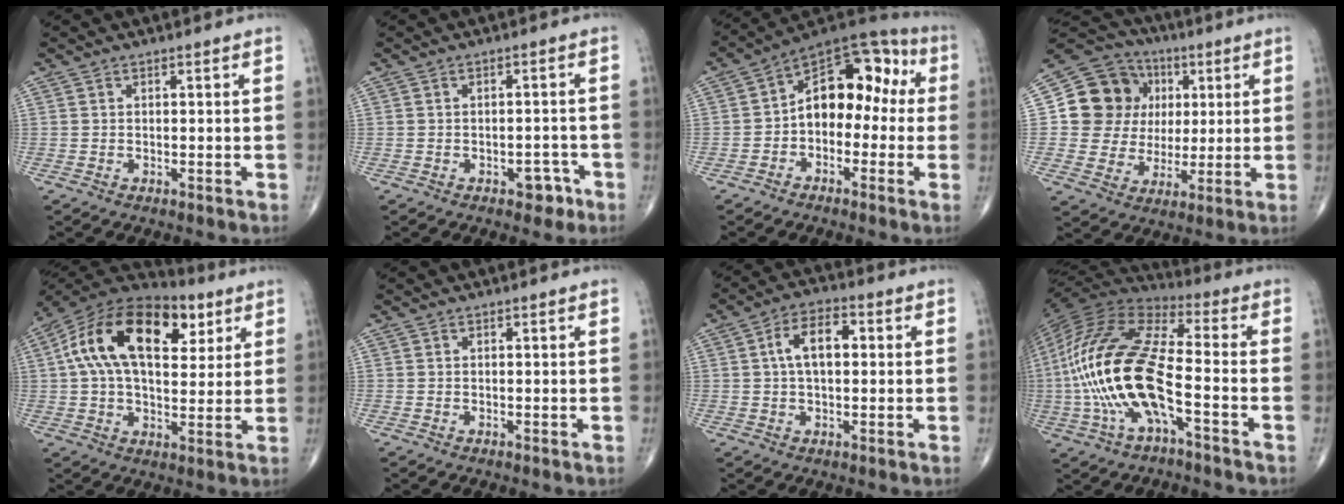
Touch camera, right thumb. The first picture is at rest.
{"total": 3.6, "force": [-2.0, 2.1, 2.0], "torque": [-0.008, 0.017, -0.024]}
{"total": 14.6, "force": [-0.2, 9.6, 11.1], "torque": [-0.116, 0.054, -0.023]}
{"total": 15.7, "force": [3.0, 14.3, 5.7], "torque": [-0.057, 0.017, 0.057]}
{"total": 22.6, "force": [7.2, 12.6, 17.2], "torque": [-0.289, 0.015, 0.111]}
{"total": 0.0}
{"total": 7.8, "force": [1.1, 4.3, 6.4], "torque": [-0.109, 0.019, 0.013]}
{"total": 22.7, "force": [-4.8, 8.5, 20.5], "torque": [-0.443, 0.028, -0.089]}